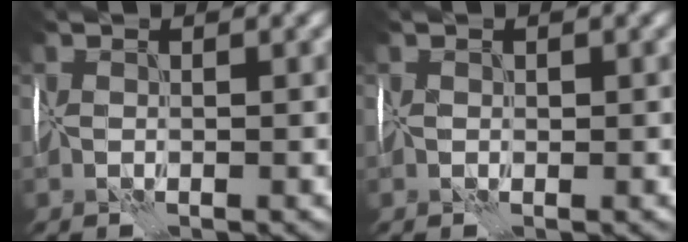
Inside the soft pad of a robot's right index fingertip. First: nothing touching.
{"total": 0.0}